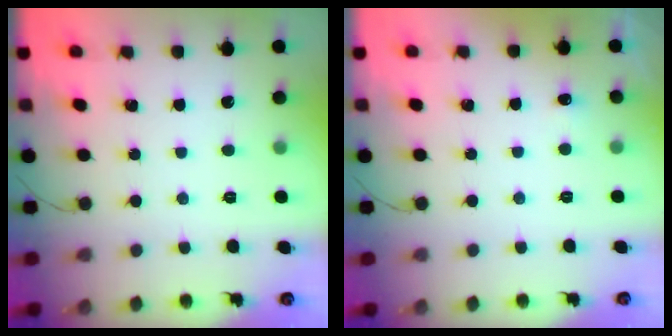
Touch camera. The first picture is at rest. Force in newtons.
{"total": 2.4, "press": 2.2, "slide": 1.1}